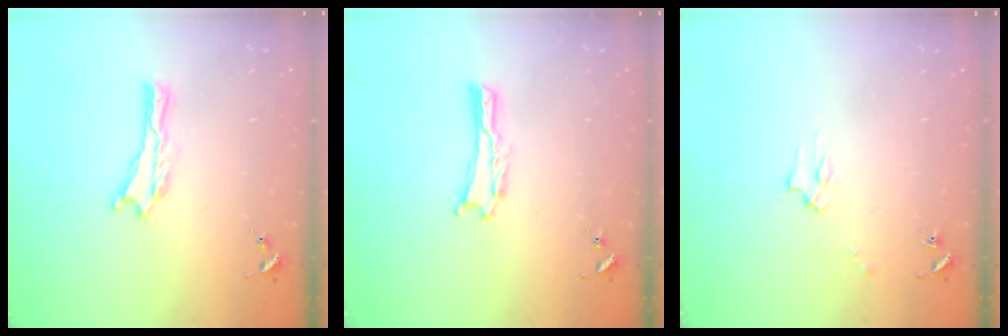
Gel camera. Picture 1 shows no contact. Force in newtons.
{"total": 0.0}
{"total": 2.2, "press": 2.2, "slide": 0.2}